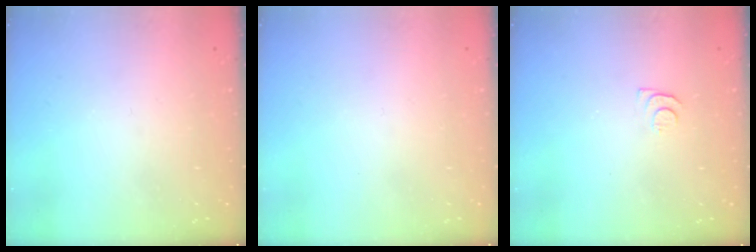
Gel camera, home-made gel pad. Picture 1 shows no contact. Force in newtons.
{"total": 1.6, "press": 1.6, "slide": 0.1}
{"total": 4.4, "press": 4.4, "slide": 0.6}